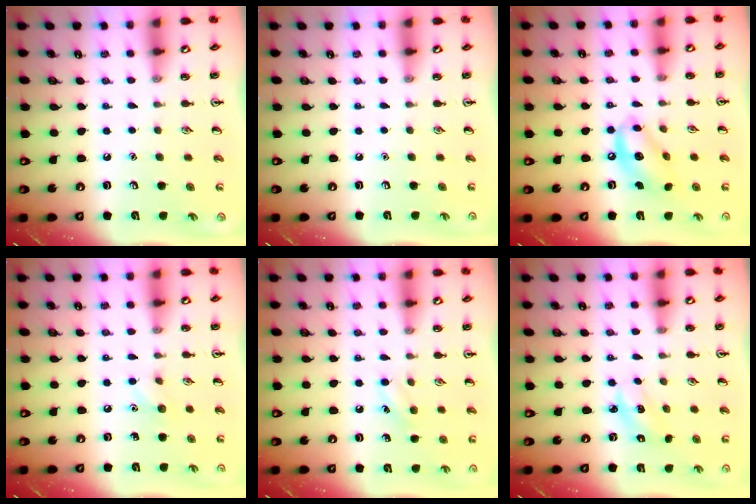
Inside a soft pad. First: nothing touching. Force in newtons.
{"total": 0.0}
{"total": 11.2, "press": 10.9, "slide": 2.5}
{"total": 5.0, "press": 4.7, "slide": 1.6}
{"total": 6.2, "press": 5.9, "slide": 2.0}
{"total": 2.5, "press": 2.4, "slide": 0.5}